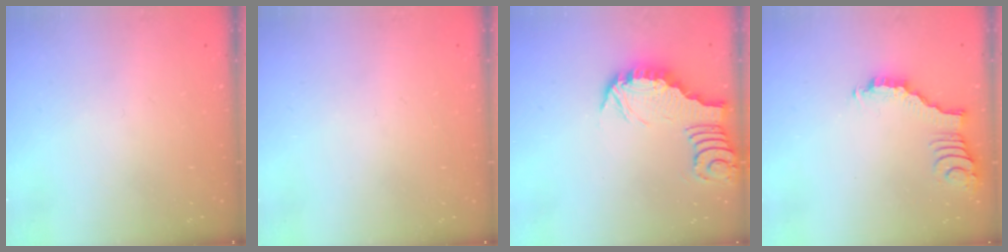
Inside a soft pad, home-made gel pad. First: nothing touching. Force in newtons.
{"total": 0.0}
{"total": 3.1, "press": 3.1, "slide": 0.3}
{"total": 2.5, "press": 2.5, "slide": 0.4}